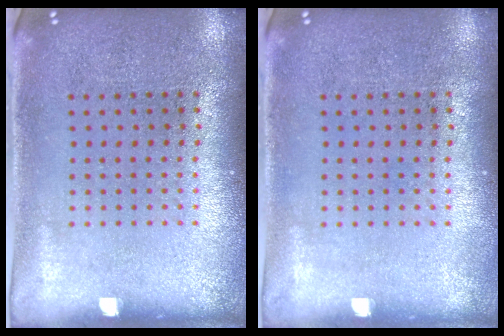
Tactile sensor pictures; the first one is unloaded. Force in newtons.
{"total": 0.0}